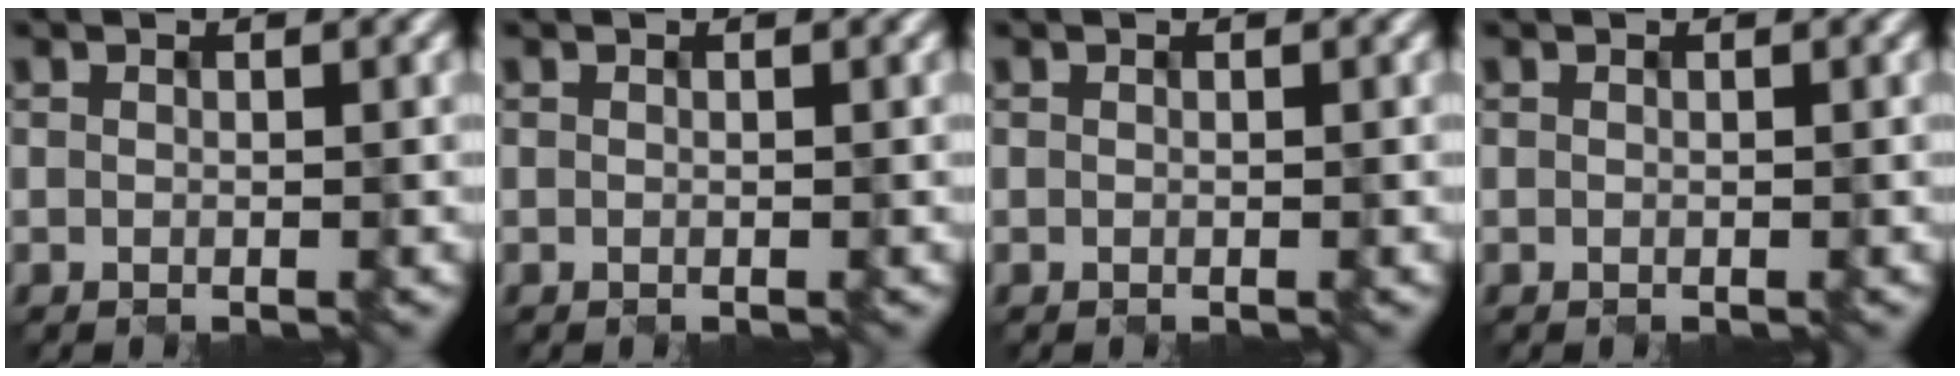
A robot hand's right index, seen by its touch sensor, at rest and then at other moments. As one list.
[{"total": 0.0}, {"total": 0.0}, {"total": 0.0}]